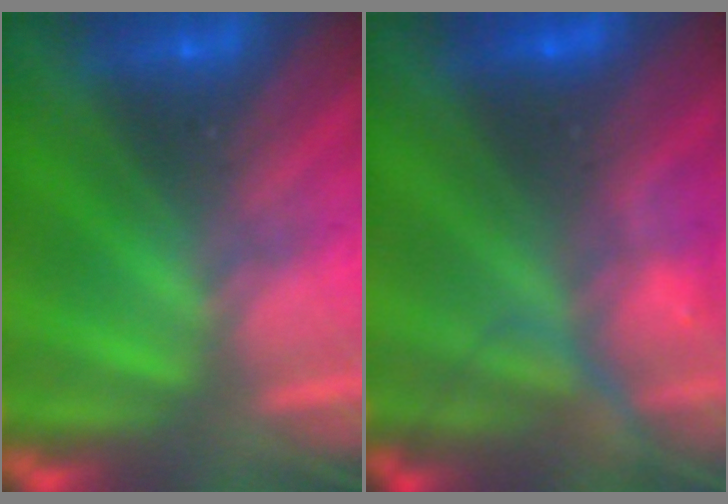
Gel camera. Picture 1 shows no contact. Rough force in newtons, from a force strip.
{"total": 9.0}